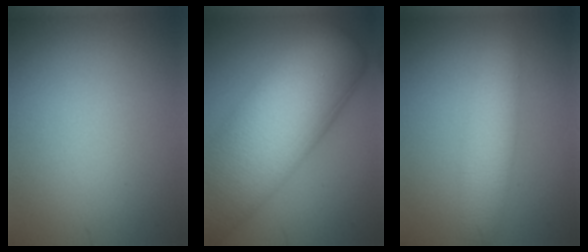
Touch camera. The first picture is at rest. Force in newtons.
{"total": 16.8, "press": 16.8, "slide": 0.8}
{"total": 4.0, "press": 4.0, "slide": 0.2}